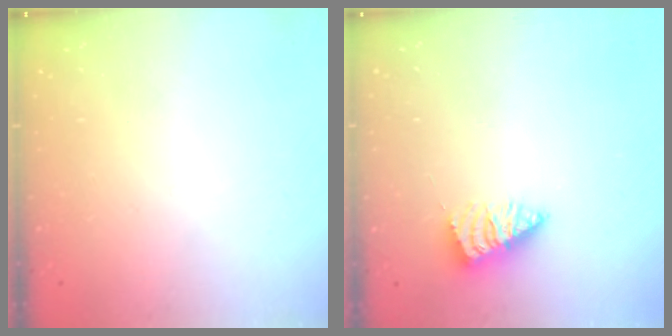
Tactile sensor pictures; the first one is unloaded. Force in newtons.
{"total": 0.9, "press": 0.9, "slide": 0.1}